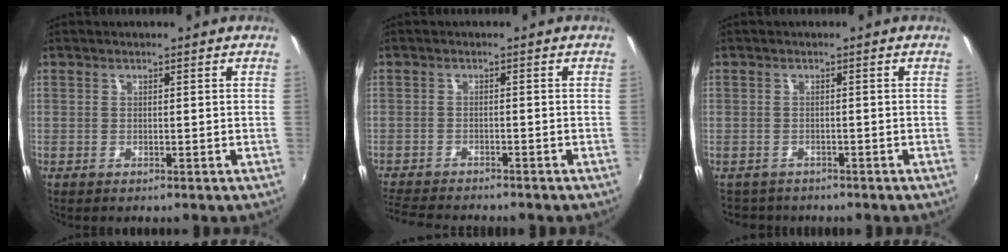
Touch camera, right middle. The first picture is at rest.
{"total": 7.8, "force": [-7.2, 1.2, 2.6], "torque": [-0.077, -0.018, -0.123]}
{"total": 2.7, "force": [-1.9, 1.9, -0.2], "torque": [0.000, 0.009, -0.030]}